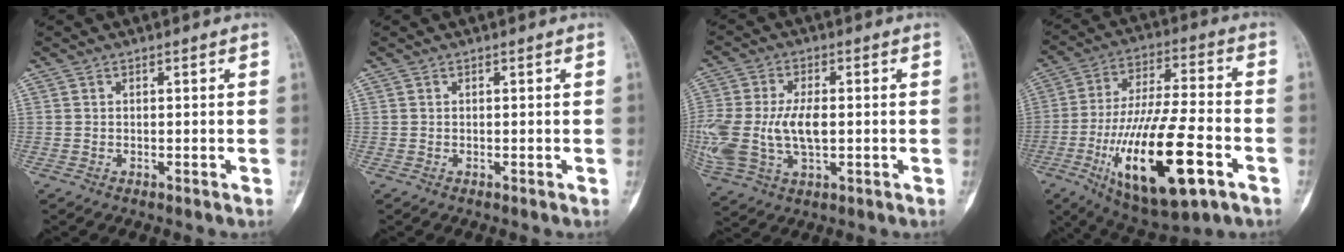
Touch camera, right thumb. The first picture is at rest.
{"total": 0.0}
{"total": 16.1, "force": [-0.8, 9.0, 13.3], "torque": [-0.317, 0.000, -0.005]}
{"total": 23.5, "force": [-8.4, 7.8, 20.5], "torque": [-0.396, 0.015, -0.132]}